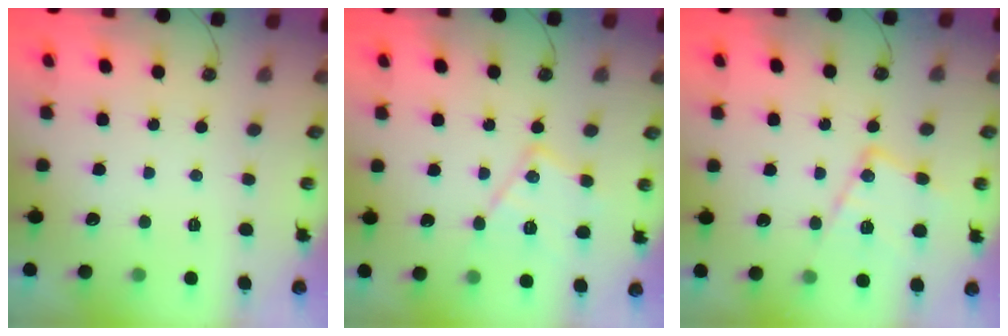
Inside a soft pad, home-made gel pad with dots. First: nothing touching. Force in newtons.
{"total": 14.0, "press": 14.0, "slide": 1.1}
{"total": 14.7, "press": 14.7, "slide": 1.2}